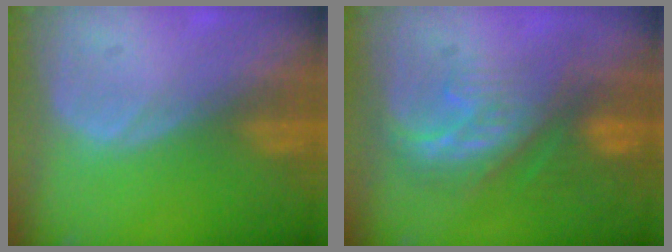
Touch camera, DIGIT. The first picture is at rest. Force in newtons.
{"total": 8.1, "press": 7.9, "slide": 1.6}